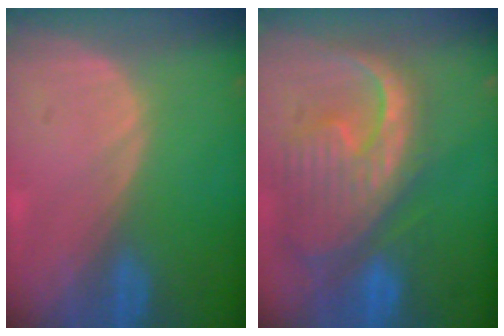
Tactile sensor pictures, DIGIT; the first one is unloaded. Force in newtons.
{"total": 12.8, "press": 11.0, "slide": 6.6}